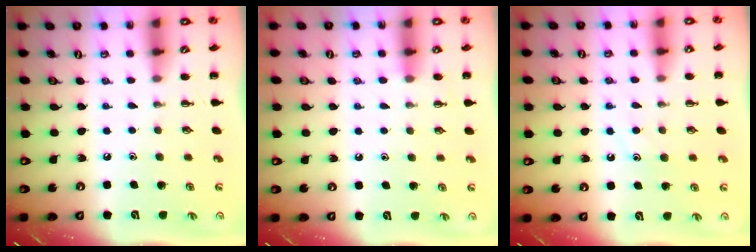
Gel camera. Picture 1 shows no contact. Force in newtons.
{"total": 5.6, "press": 5.2, "slide": 2.2}
{"total": 8.4, "press": 8.4, "slide": 1.0}